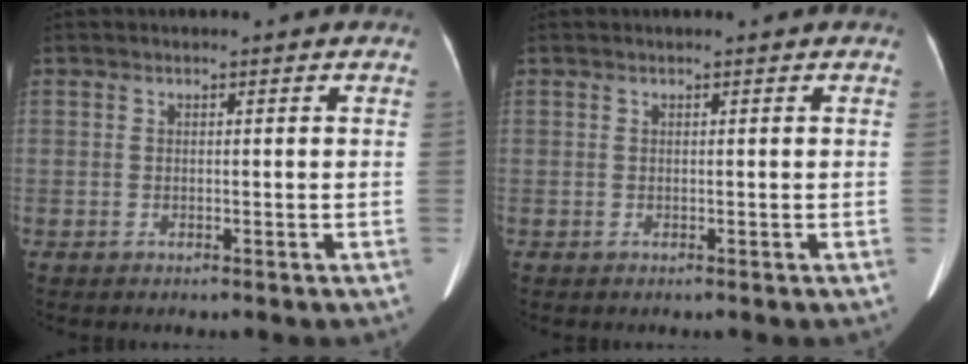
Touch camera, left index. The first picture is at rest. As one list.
[{"total": 0.0}]